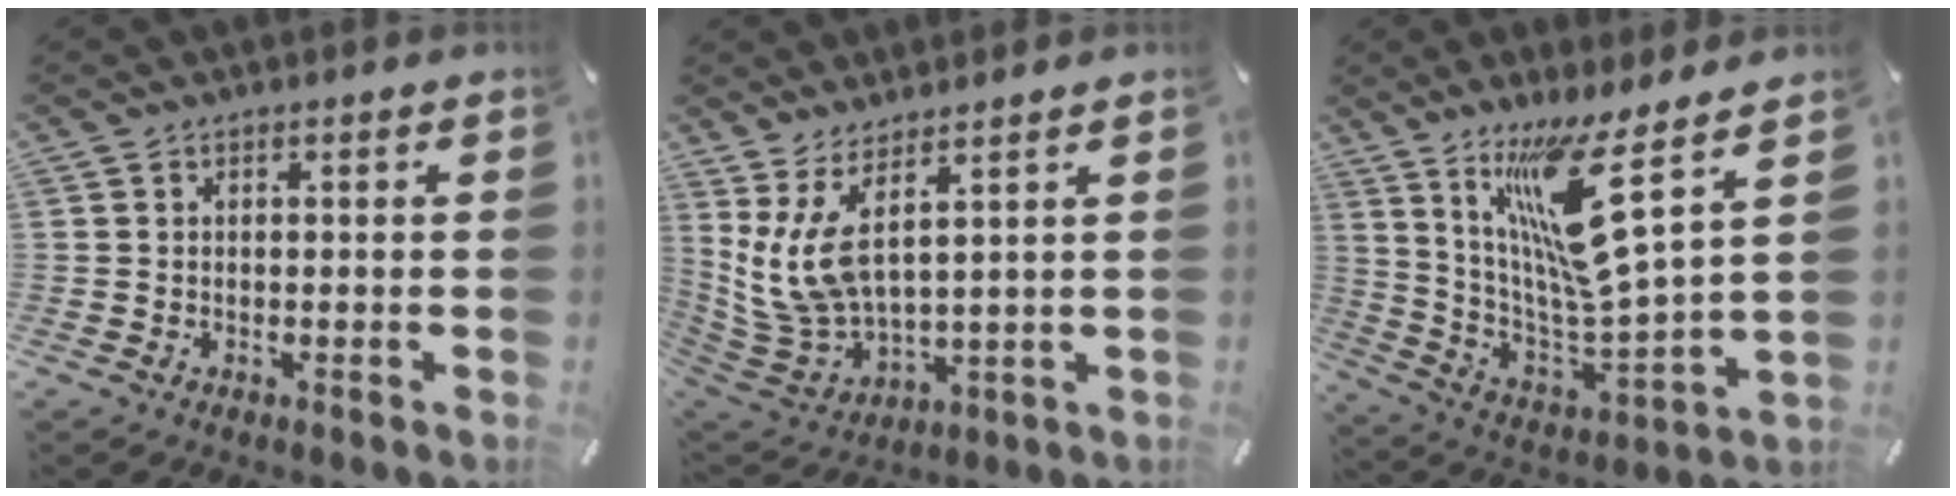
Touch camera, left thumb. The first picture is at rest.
{"total": 10.9, "force": [5.0, 4.6, 8.5], "torque": [-0.208, -0.042, 0.096]}
{"total": 16.3, "force": [9.5, 2.0, 13.2], "torque": [-0.256, -0.072, 0.143]}